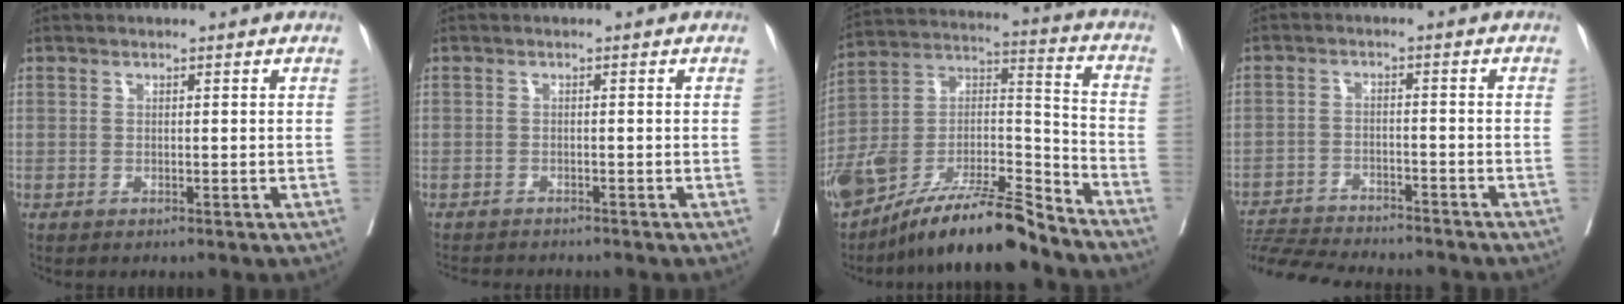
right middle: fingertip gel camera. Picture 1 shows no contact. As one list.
[{"total": 4.6, "force": [-4.4, 0.5, 1.3], "torque": [-0.013, -0.009, -0.067]}, {"total": 18.0, "force": [-15.2, 2.5, 9.3], "torque": [-0.173, 0.020, -0.274]}, {"total": 13.6, "force": [-12.8, 1.2, 4.3], "torque": [-0.077, -0.005, -0.193]}]